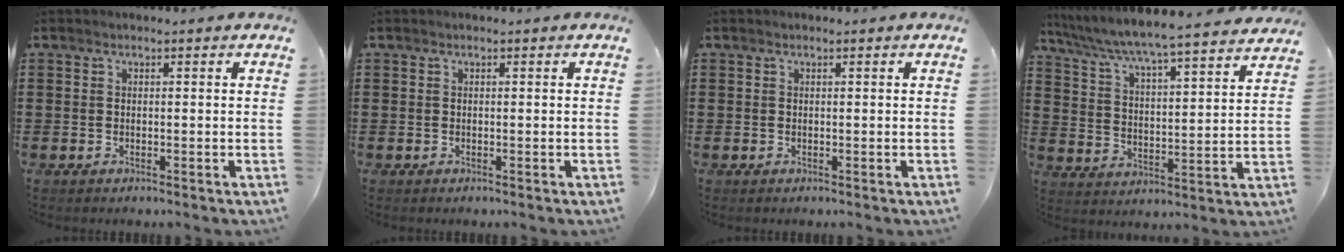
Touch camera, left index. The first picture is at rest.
{"total": 0.0}
{"total": 0.0}
{"total": 5.1, "force": [4.8, -0.5, 1.6], "torque": [-0.056, -0.042, 0.072]}